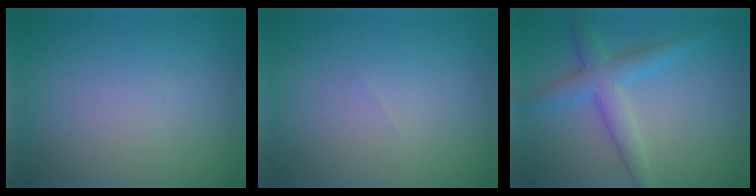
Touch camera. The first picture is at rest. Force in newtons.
{"total": 0.0}
{"total": 3.8, "press": 3.8, "slide": 0.2}